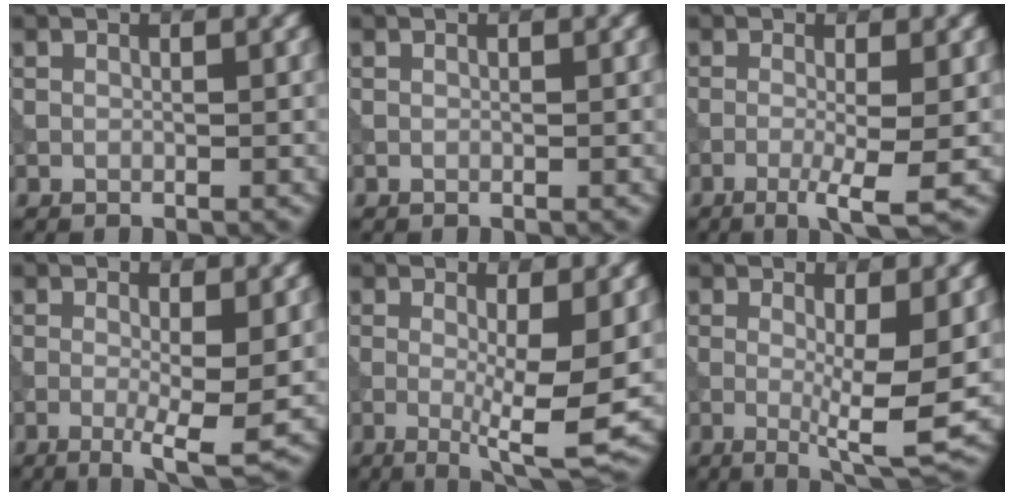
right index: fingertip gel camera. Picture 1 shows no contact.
{"total": 0.0}
{"total": 4.0, "force": [-1.3, 0.6, 3.7], "torque": [-0.063, -0.006, -0.027]}
{"total": 4.3, "force": [-0.6, 0.7, 4.2], "torque": [-0.071, -0.012, -0.010]}
{"total": 6.1, "force": [-0.4, 1.0, 6.0], "torque": [-0.092, -0.018, -0.004]}
{"total": 5.4, "force": [-0.2, 0.9, 5.3], "torque": [-0.082, -0.016, -0.002]}